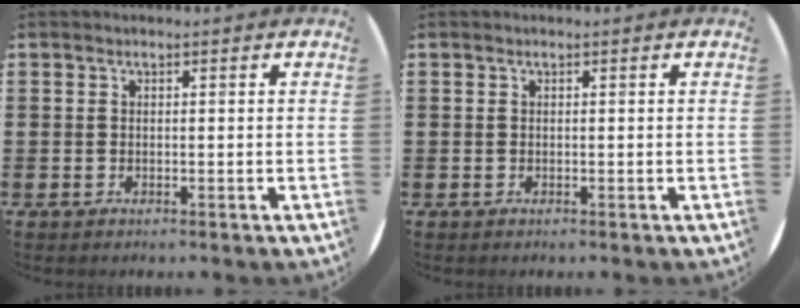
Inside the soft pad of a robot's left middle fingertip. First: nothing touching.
{"total": 0.0}